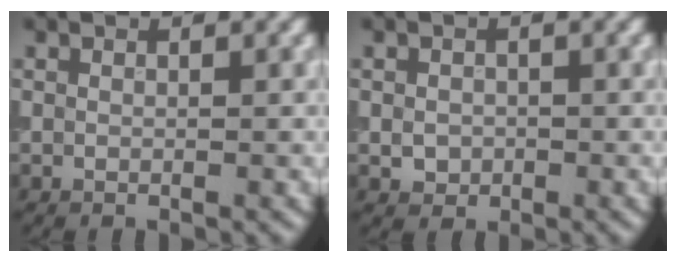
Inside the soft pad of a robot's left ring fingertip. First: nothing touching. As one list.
[{"total": 1.6, "force": [-0.3, 1.4, 0.7], "torque": [-0.008, -0.003, -0.008]}]